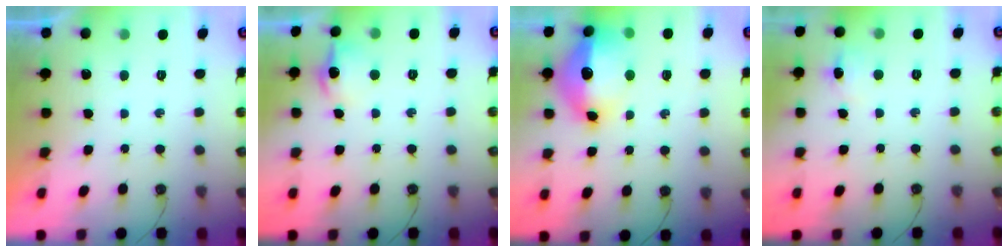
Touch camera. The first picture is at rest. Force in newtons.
{"total": 9.2, "press": 9.1, "slide": 0.9}
{"total": 22.0, "press": 18.1, "slide": 12.6}
{"total": 4.3, "press": 4.1, "slide": 1.4}